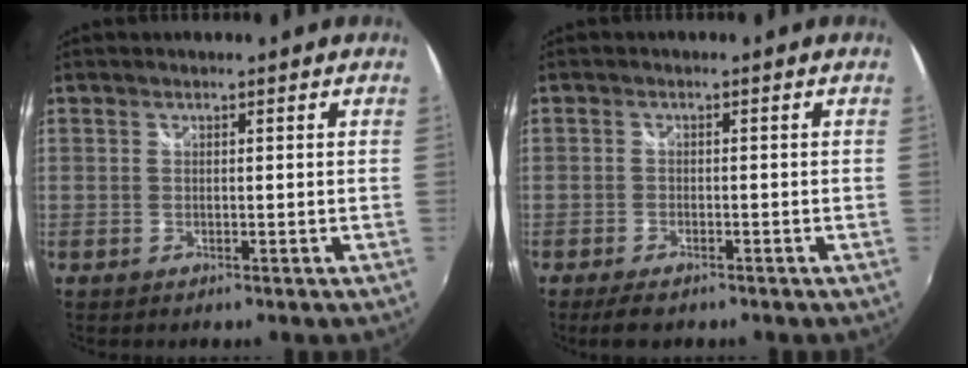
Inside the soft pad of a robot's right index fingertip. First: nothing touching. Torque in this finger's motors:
{"motor_torque": [0.22, -0.17, 0.04, 0.00]}